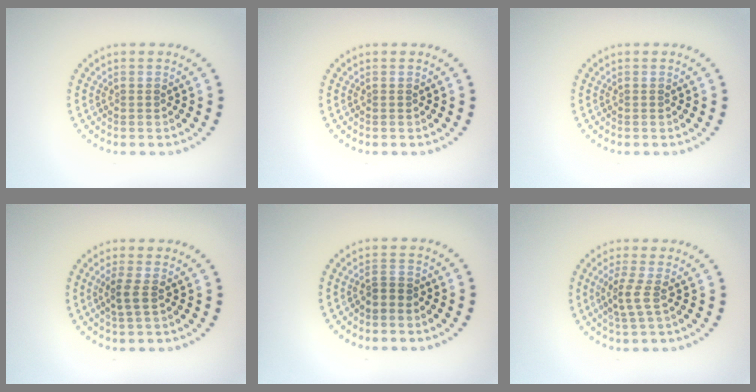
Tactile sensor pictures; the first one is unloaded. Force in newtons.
{"total": 0.0}
{"total": 0.0}
{"total": 1.6, "press": 1.3, "slide": 1.0}
{"total": 1.2, "press": 0.9, "slide": 0.8}
{"total": 2.1, "press": 1.5, "slide": 1.4}